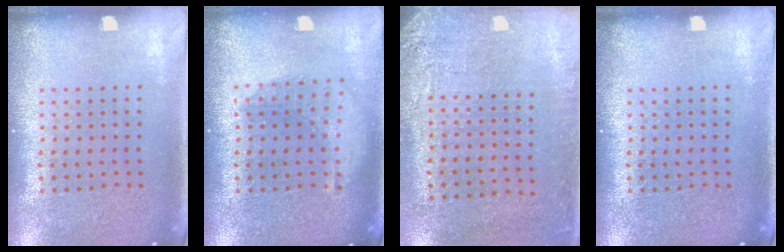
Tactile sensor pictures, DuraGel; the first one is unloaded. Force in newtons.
{"total": 1.4, "press": 1.3, "slide": 0.6}
{"total": 2.7, "press": 2.3, "slide": 1.4}
{"total": 0.0}